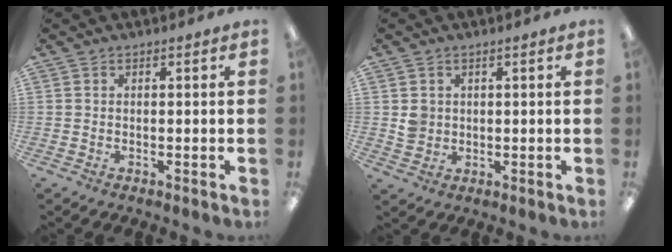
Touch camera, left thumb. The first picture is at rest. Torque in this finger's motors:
{"motor_torque": [-0.04, 0.04, 0.01, -0.02, 0.00]}